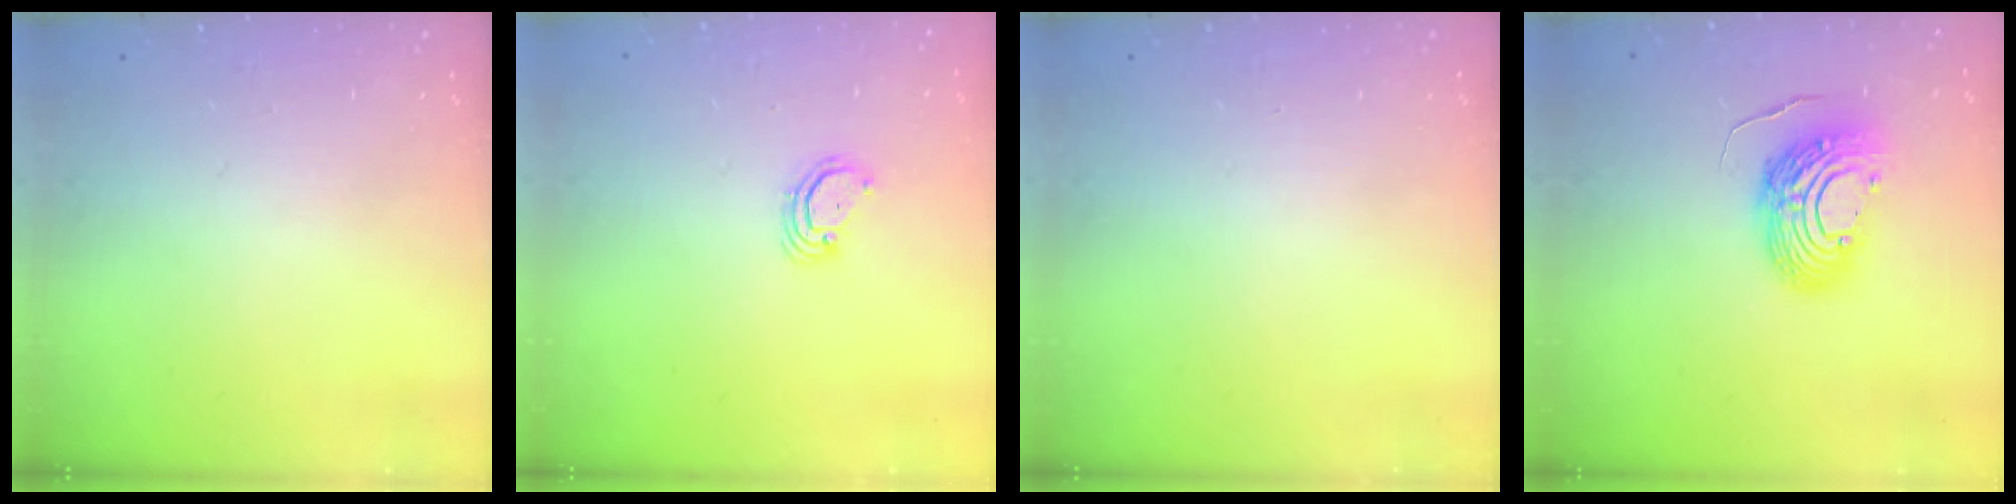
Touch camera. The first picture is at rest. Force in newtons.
{"total": 2.9, "press": 2.9, "slide": 0.2}
{"total": 0.0}
{"total": 12.0, "press": 11.9, "slide": 1.3}